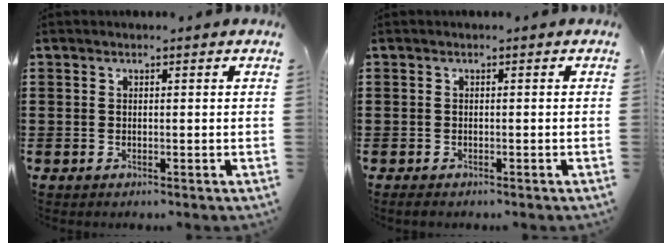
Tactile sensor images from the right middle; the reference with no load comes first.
{"total": 0.6, "force": [-0.5, 0.2, 0.2], "torque": [-0.006, -0.003, -0.010]}